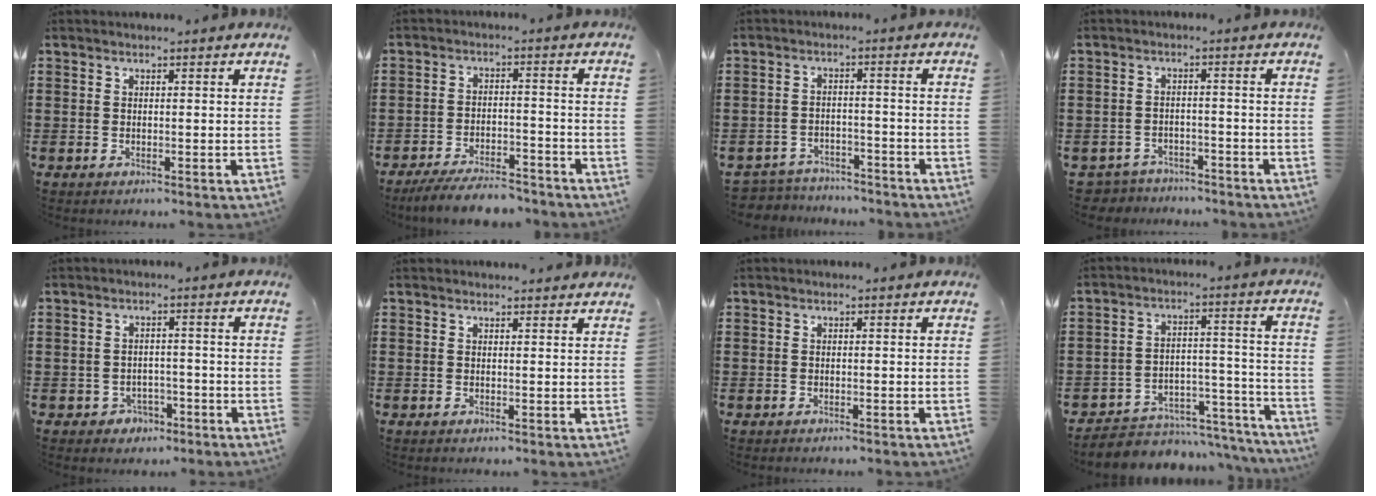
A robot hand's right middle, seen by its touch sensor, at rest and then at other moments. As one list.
[{"total": 5.8, "force": [-5.5, 0.8, 1.9], "torque": [-0.041, -0.001, -0.107]}, {"total": 4.1, "force": [-4.1, 0.6, -0.3], "torque": [-0.009, -0.002, -0.089]}, {"total": 3.3, "force": [-3.3, 0.6, -0.3], "torque": [-0.011, -0.005, -0.073]}, {"total": 2.2, "force": [-1.7, 1.3, 0.2], "torque": [-0.014, 0.000, -0.038]}, {"total": 1.0, "force": [1.0, 0.2, 0.2], "torque": [0.002, -0.002, 0.017]}, {"total": 0.6, "force": [-0.5, 0.4, -0.1], "torque": [0.001, 0.001, -0.011]}, {"total": 4.4, "force": [-4.0, 1.8, 0.5], "torque": [-0.016, 0.009, -0.081]}]